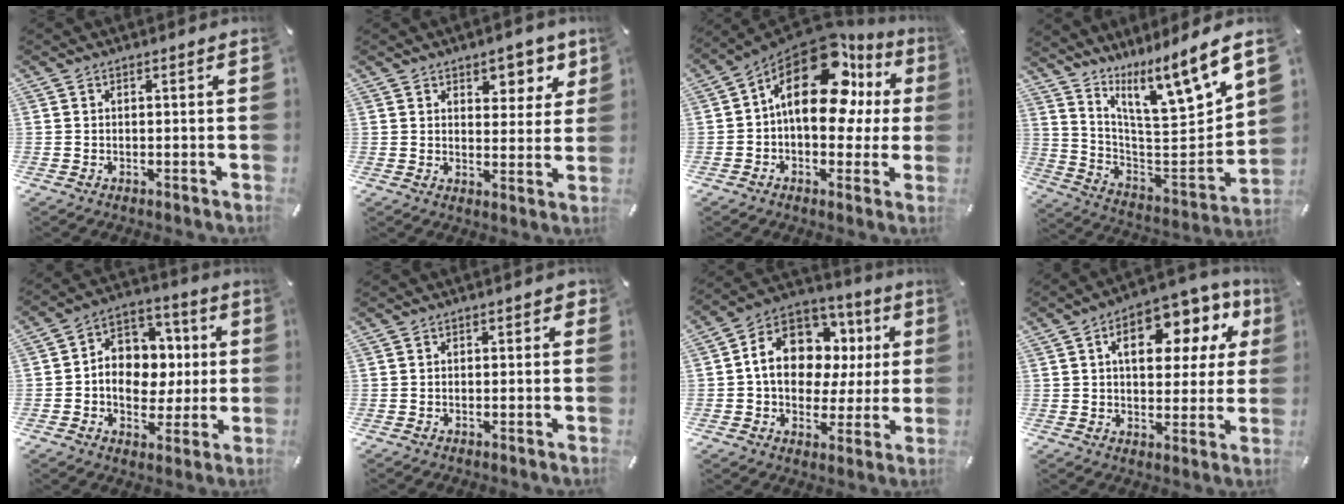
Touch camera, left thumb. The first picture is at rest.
{"total": 6.4, "force": [4.3, 4.0, 2.5], "torque": [-0.011, -0.028, 0.068]}
{"total": 20.1, "force": [7.8, 11.2, 14.8], "torque": [-0.231, -0.047, 0.128]}
{"total": 11.7, "force": [10.6, 0.6, 4.9], "torque": [-0.069, -0.128, 0.166]}
{"total": 10.9, "force": [-0.6, 9.7, 4.9], "torque": [-0.072, 0.007, -0.003]}
{"total": 1.1, "force": [0.0, 0.8, 0.8], "torque": [-0.006, 0.002, -0.004]}
{"total": 14.5, "force": [3.0, 11.5, 8.2], "torque": [-0.137, -0.018, 0.059]}
{"total": 14.4, "force": [6.0, 8.4, 10.1], "torque": [-0.143, -0.027, 0.099]}